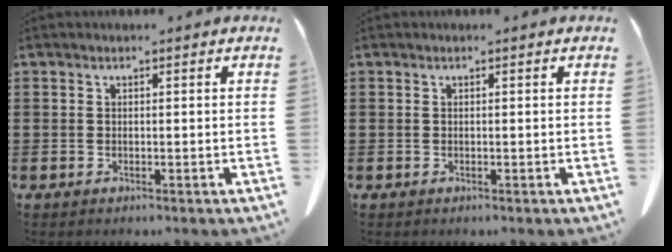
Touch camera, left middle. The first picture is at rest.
{"total": 0.0}